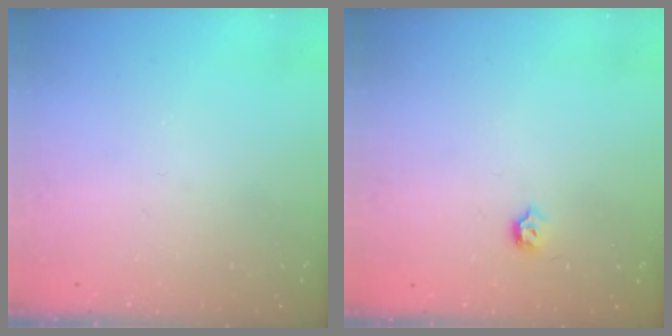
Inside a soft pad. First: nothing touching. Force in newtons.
{"total": 3.4, "press": 3.3, "slide": 0.5}